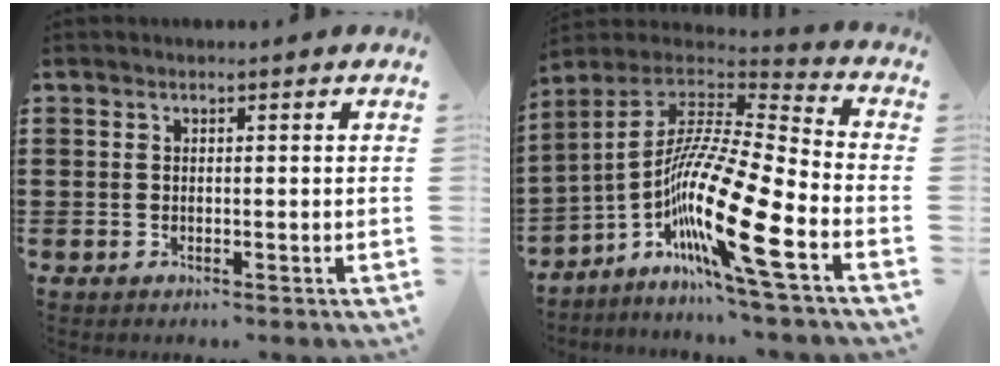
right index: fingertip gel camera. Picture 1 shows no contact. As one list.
[{"total": 16.1, "force": [-7.4, 1.3, 14.2], "torque": [-0.292, -0.024, -0.143]}]